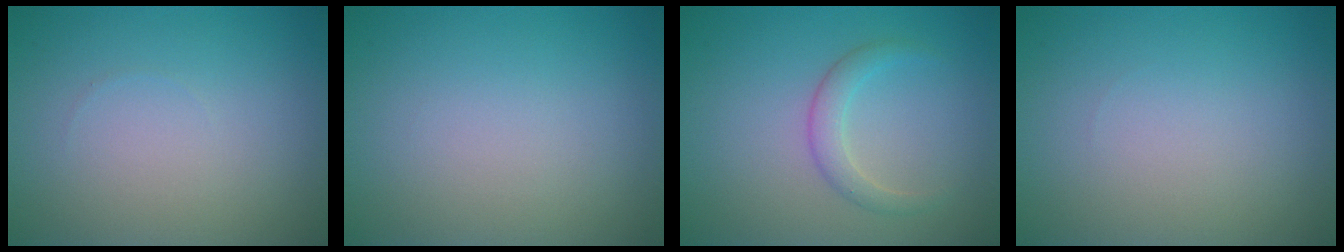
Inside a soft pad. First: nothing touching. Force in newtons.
{"total": 0.0}
{"total": 1.9, "press": 1.9, "slide": 0.1}
{"total": 0.0}